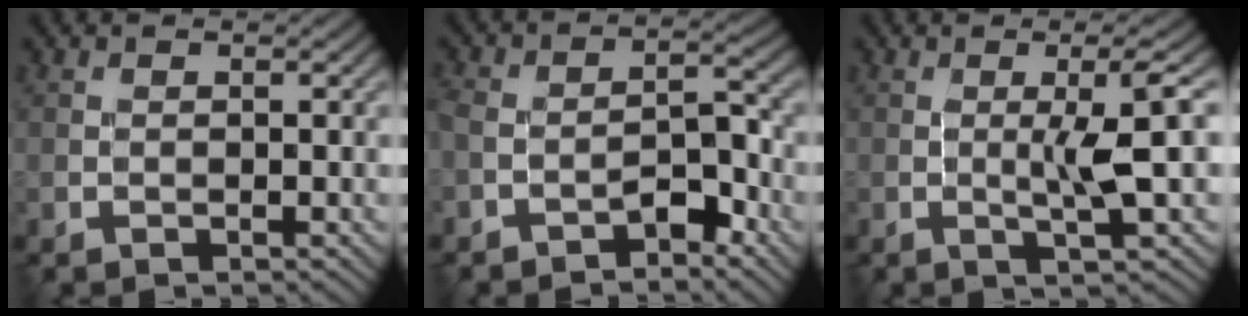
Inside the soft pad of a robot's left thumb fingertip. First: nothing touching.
{"total": 5.0, "force": [-3.4, 2.0, 3.1], "torque": [-0.050, 0.013, -0.066]}
{"total": 5.2, "force": [0.0, 0.4, 5.2], "torque": [-0.088, 0.008, 0.001]}